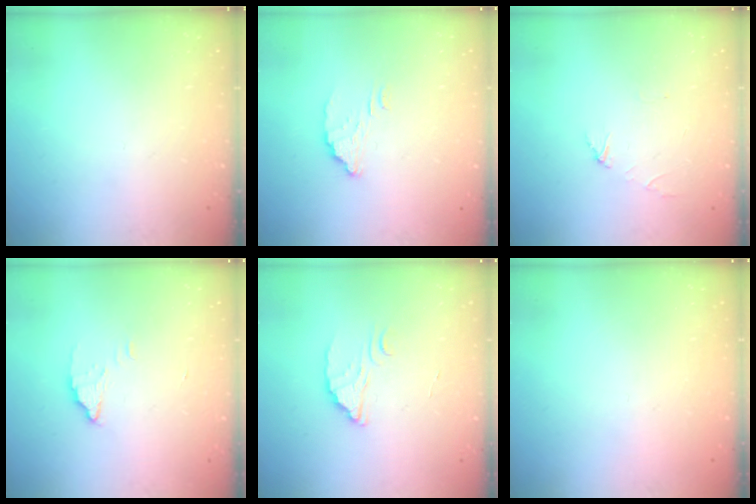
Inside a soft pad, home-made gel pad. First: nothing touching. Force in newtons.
{"total": 3.0, "press": 3.0, "slide": 0.3}
{"total": 2.7, "press": 2.7, "slide": 0.2}
{"total": 2.6, "press": 2.6, "slide": 0.2}
{"total": 3.0, "press": 3.0, "slide": 0.0}
{"total": 2.2, "press": 2.2, "slide": 0.1}